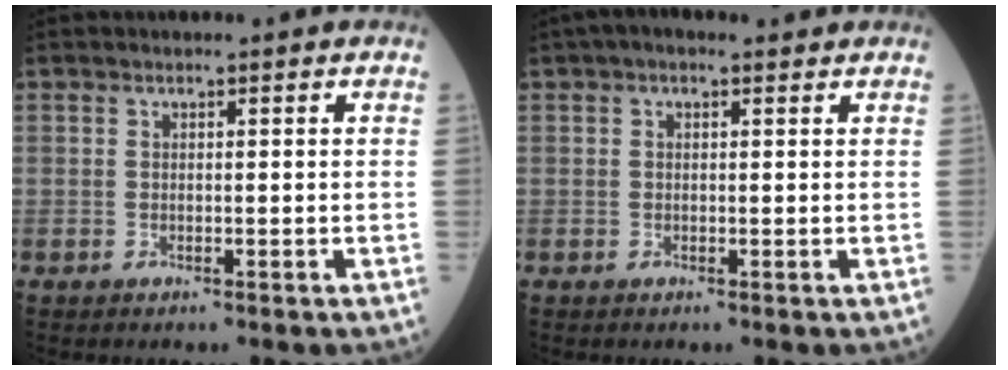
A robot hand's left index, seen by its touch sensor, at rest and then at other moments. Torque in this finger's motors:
{"motor_torque": [0.14, -0.12, -0.04, 0.02]}